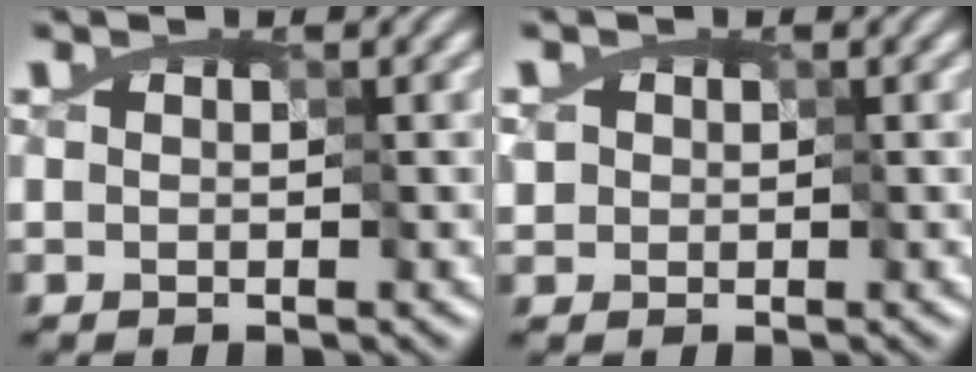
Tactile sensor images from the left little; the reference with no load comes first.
{"total": 1.3, "force": [0.4, 1.2, 0.1], "torque": [-0.019, -0.003, 0.019]}